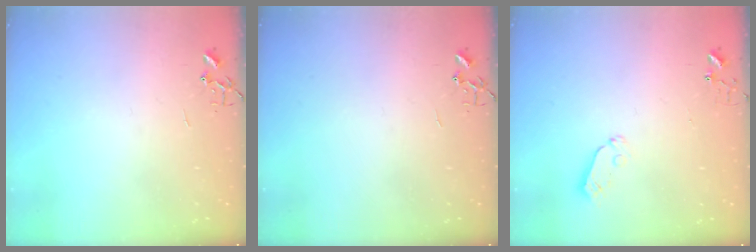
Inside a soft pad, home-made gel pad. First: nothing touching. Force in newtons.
{"total": 0.0}
{"total": 4.6, "press": 4.6, "slide": 0.3}